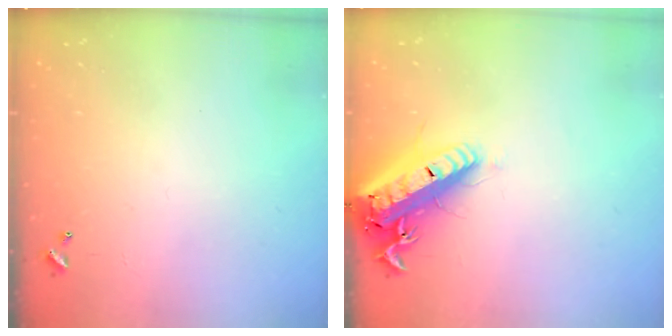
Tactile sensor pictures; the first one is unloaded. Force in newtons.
{"total": 20.0, "press": 19.7, "slide": 4.0}